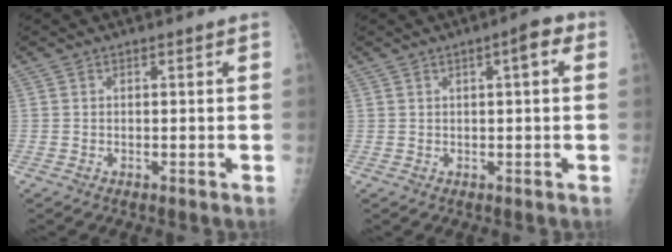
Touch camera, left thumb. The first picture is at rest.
{"total": 4.0, "force": [1.3, 1.3, 3.5], "torque": [-0.045, 0.008, 0.015]}